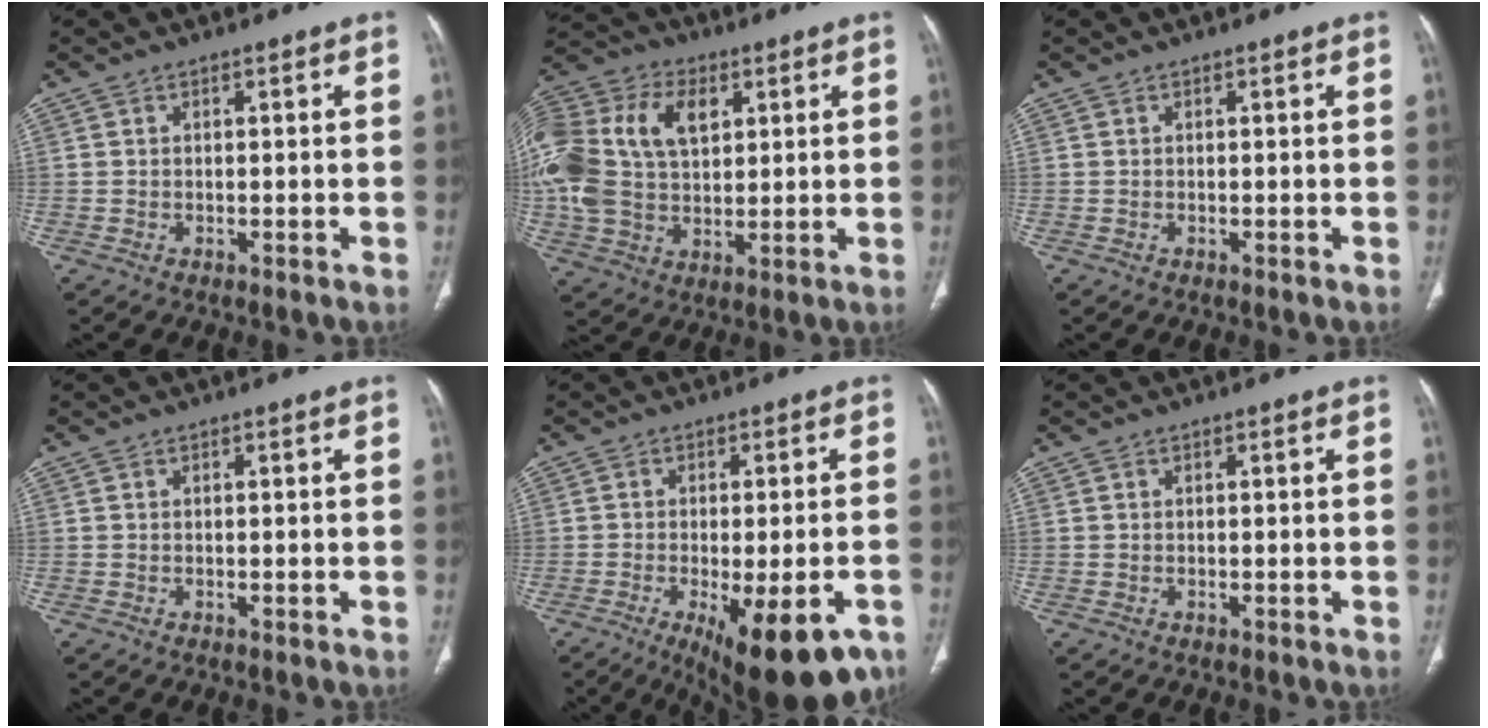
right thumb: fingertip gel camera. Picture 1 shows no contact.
{"total": 23.2, "force": [5.7, 15.3, 16.5], "torque": [-0.371, 0.029, 0.105]}
{"total": 0.0}
{"total": 0.0}
{"total": 16.7, "force": [-8.4, 6.2, 13.1], "torque": [-0.143, 0.003, -0.108]}
{"total": 0.0}